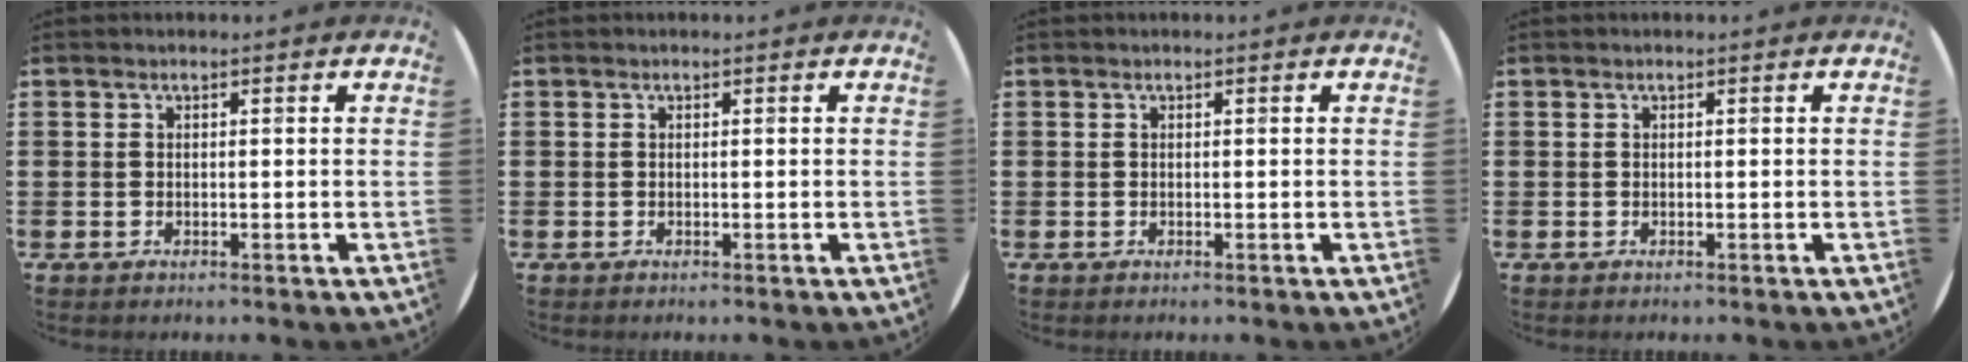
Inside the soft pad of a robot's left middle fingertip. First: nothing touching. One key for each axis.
{"total": 0.0}
{"total": 0.0}
{"total": 0.0}